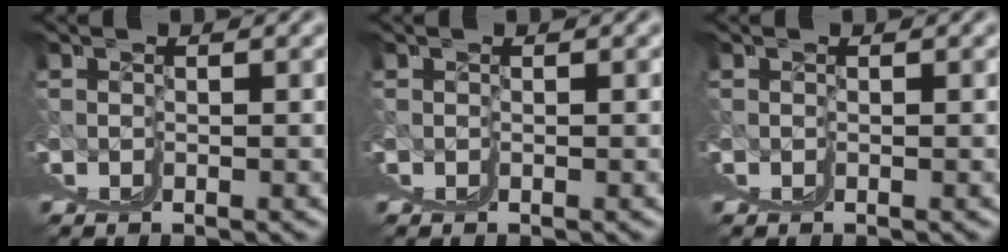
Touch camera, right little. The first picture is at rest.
{"total": 0.0}
{"total": 0.0}